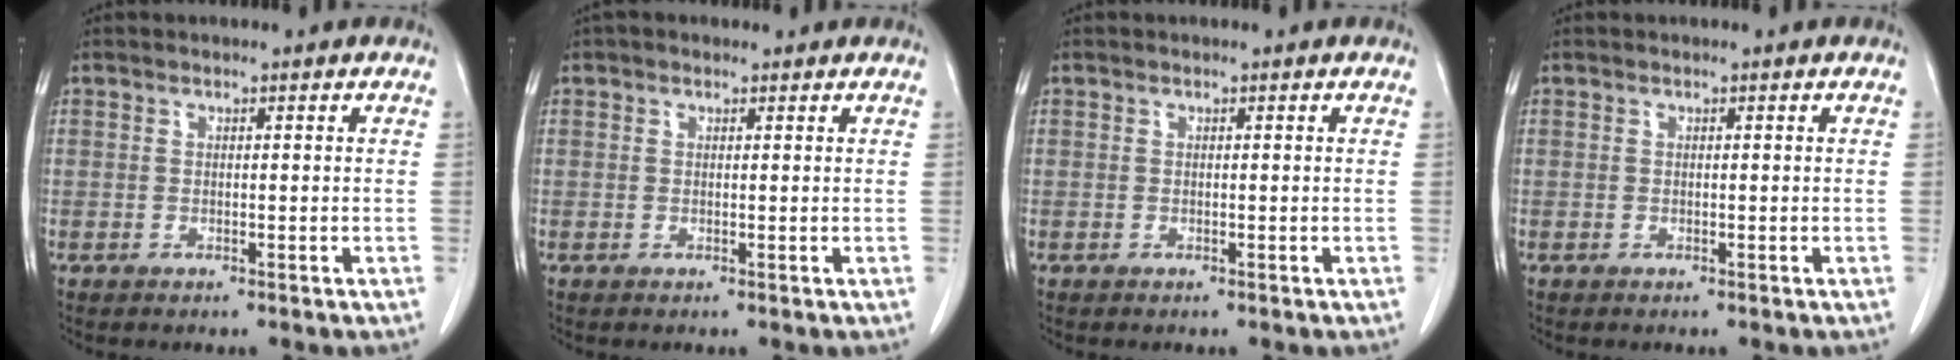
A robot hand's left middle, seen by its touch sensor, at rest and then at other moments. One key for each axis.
{"total": 1.0, "fx": 0.7, "fy": 0.6, "fz": 0.2, "tx": -0.008, "ty": 0.014, "tz": 0.009}
{"total": 0.0}
{"total": 0.0}